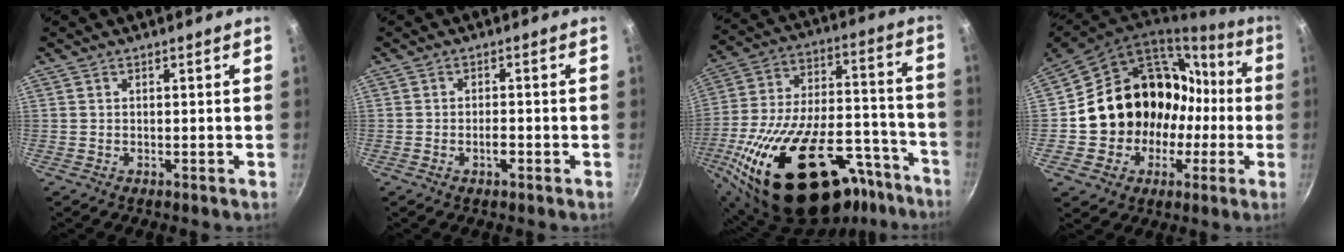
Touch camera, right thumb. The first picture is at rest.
{"total": 2.3, "force": [-1.0, 1.0, 1.9], "torque": [-0.029, 0.010, -0.019]}
{"total": 35.8, "force": [-20.1, 18.1, 23.5], "torque": [-0.346, 0.088, -0.301]}
{"total": 22.1, "force": [-0.8, 19.0, 11.1], "torque": [-0.142, 0.056, 0.008]}